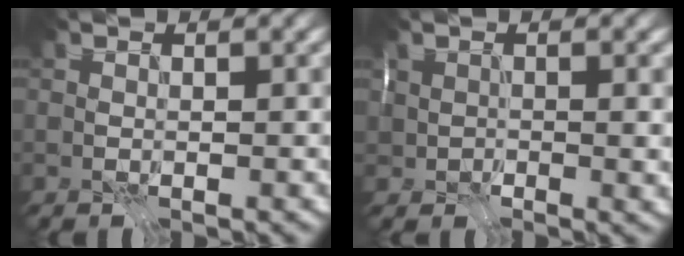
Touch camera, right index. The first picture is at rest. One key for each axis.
{"total": 2.5, "fx": 0.6, "fy": 1.6, "fz": 1.8, "tx": -0.031, "ty": -0.012, "tz": 0.014}